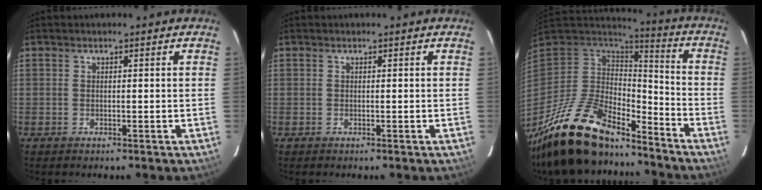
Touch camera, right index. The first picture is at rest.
{"total": 0.0}
{"total": 23.1, "force": [-17.8, 7.8, 12.6], "torque": [-0.250, -0.032, -0.304]}